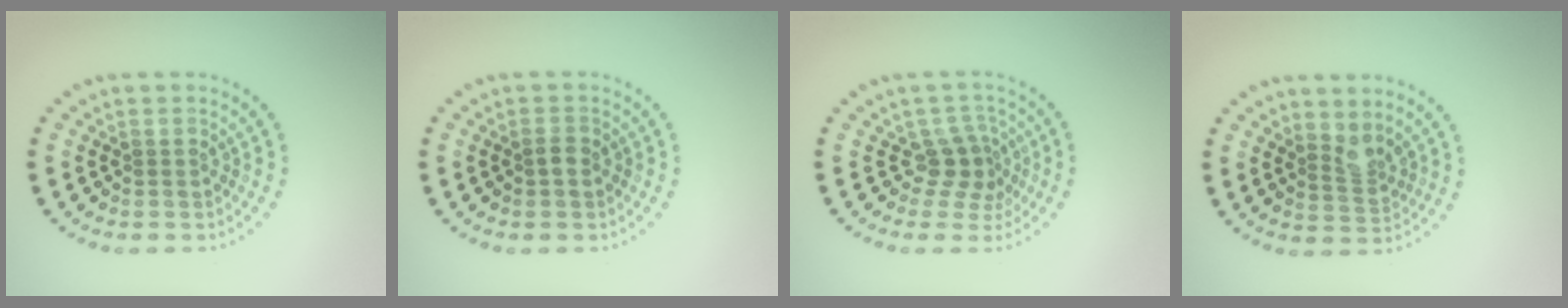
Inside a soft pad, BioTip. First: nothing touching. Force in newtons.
{"total": 0.8, "press": 0.8, "slide": 0.1}
{"total": 2.7, "press": 1.9, "slide": 1.9}
{"total": 2.0, "press": 1.5, "slide": 1.3}